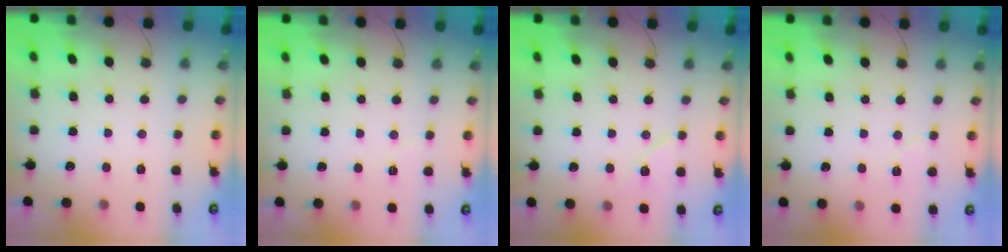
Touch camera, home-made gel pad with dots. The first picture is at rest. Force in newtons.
{"total": 3.0, "press": 3.0, "slide": 0.3}
{"total": 6.8, "press": 6.8, "slide": 0.5}
{"total": 4.3, "press": 3.9, "slide": 1.9}